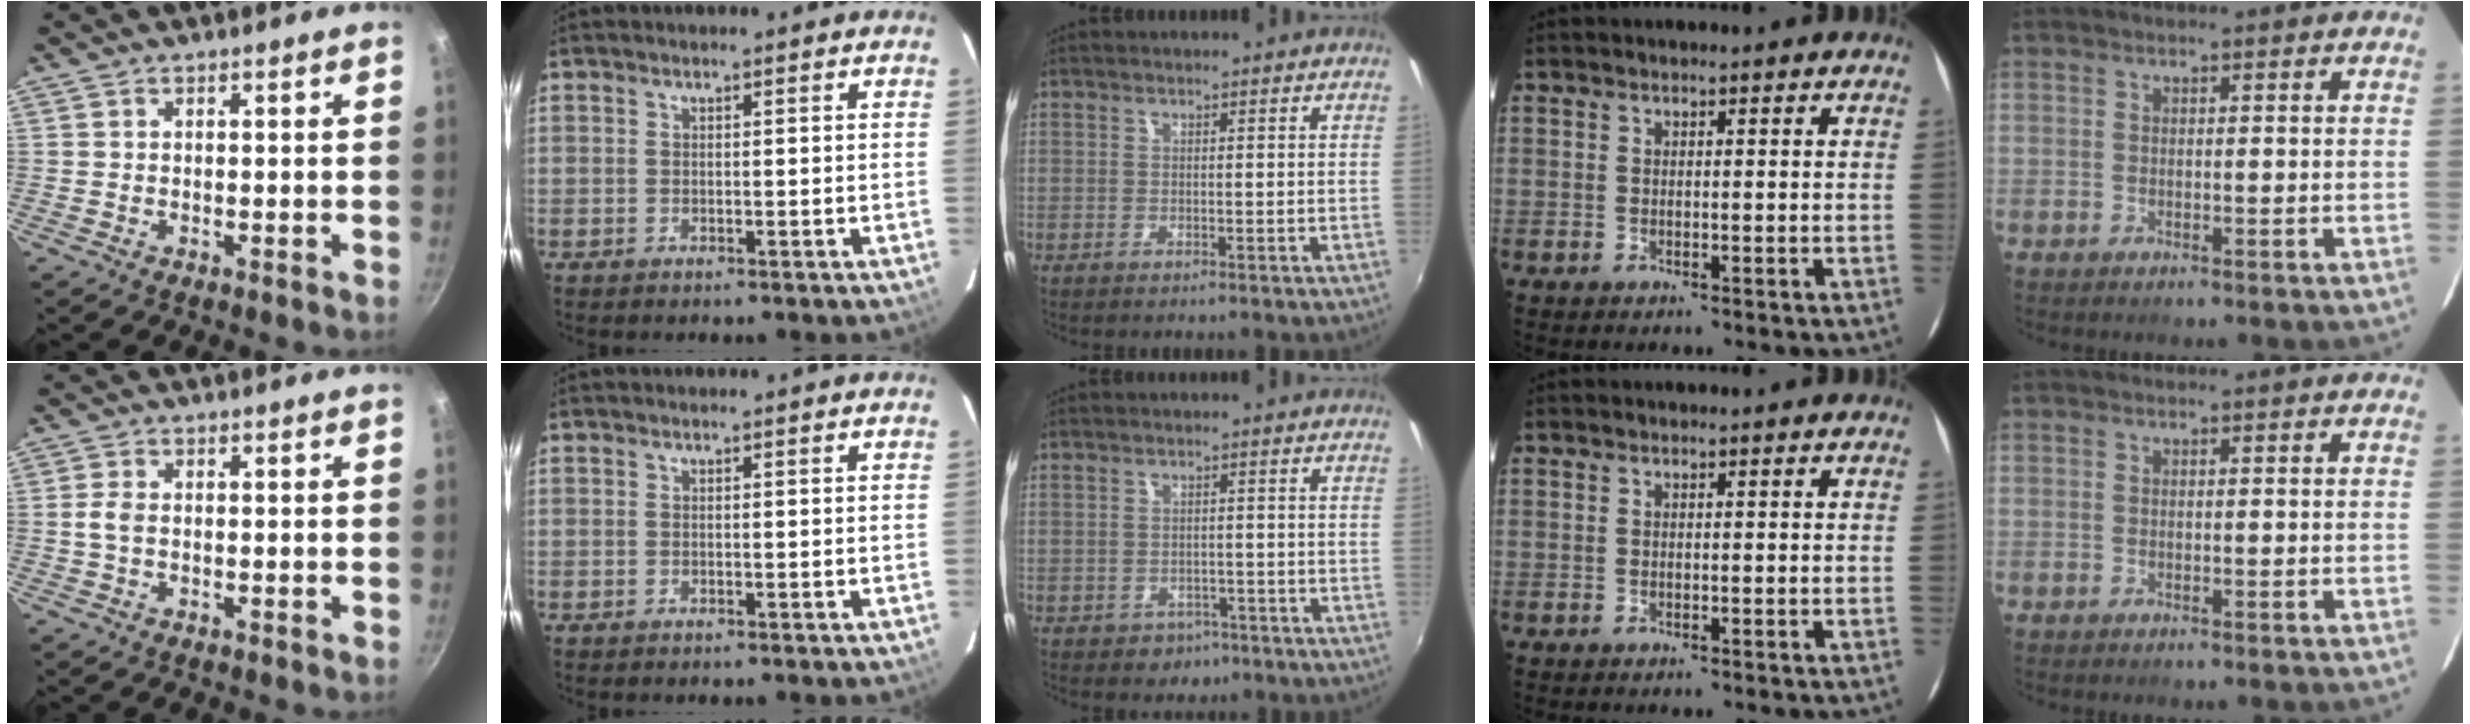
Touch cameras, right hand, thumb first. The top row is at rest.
{"thumb": {"total": 2.4, "force": [-0.2, 1.4, 1.9], "torque": [-0.041, 0.008, -0.006]}, "middle": {"total": 4.2, "force": [-2.3, 3.3, 1.0], "torque": [-0.031, -0.003, -0.028]}}